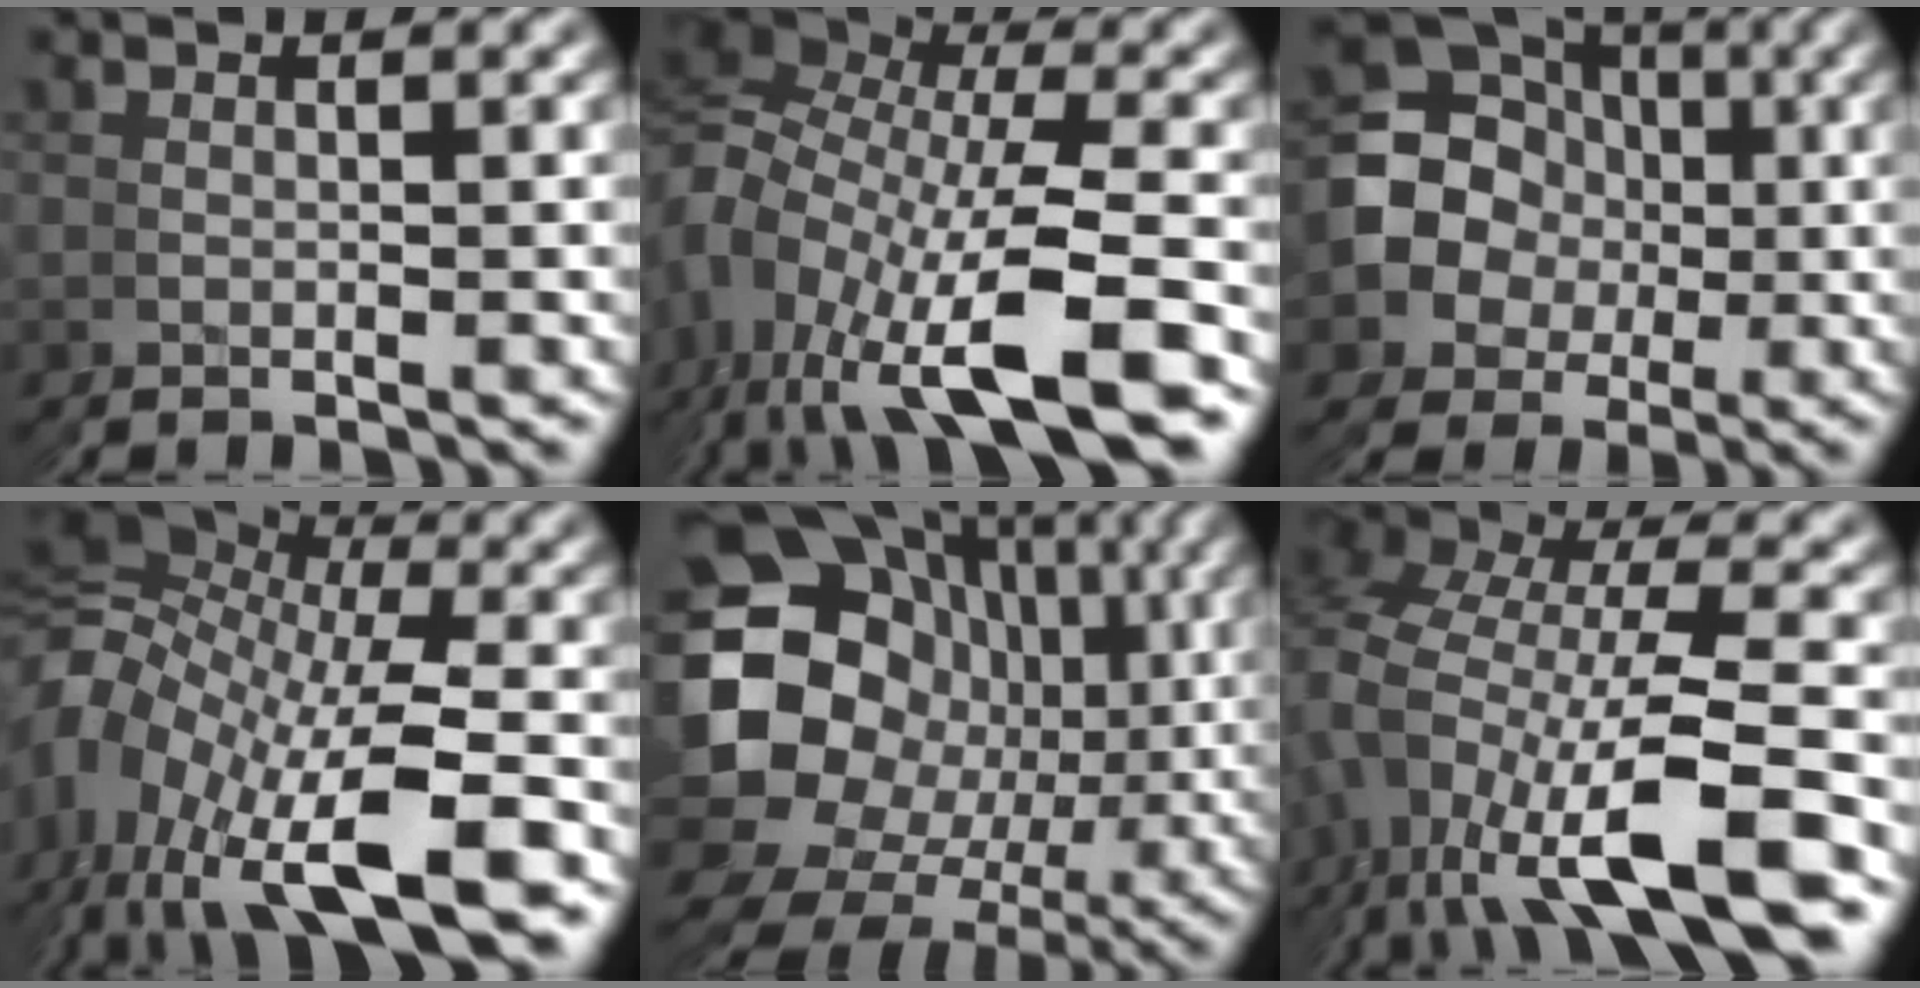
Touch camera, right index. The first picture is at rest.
{"total": 9.6, "force": [0.4, 6.0, 7.5], "torque": [-0.144, 0.008, 0.007]}
{"total": 17.9, "force": [0.3, 15.9, 8.2], "torque": [-0.159, -0.043, 0.010]}
{"total": 11.8, "force": [0.4, 8.3, 8.4], "torque": [-0.159, -0.004, 0.006]}
{"total": 22.4, "force": [-0.2, 17.3, 14.2], "torque": [-0.240, -0.037, 0.003]}
{"total": 9.2, "force": [0.7, 6.6, 6.4], "torque": [-0.125, 0.015, 0.001]}